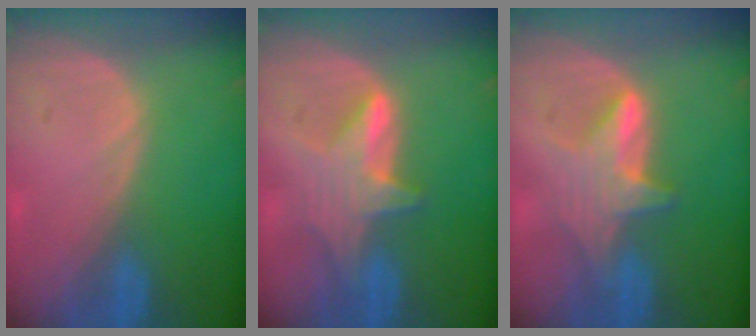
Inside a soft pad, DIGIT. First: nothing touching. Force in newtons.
{"total": 6.0, "press": 5.9, "slide": 1.1}
{"total": 5.8, "press": 5.7, "slide": 0.9}